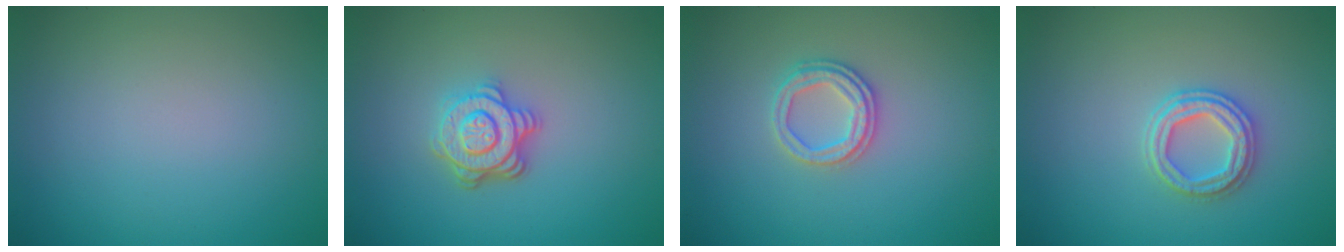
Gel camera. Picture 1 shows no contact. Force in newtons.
{"total": 4.1, "press": 3.2, "slide": 2.6}
{"total": 2.4, "press": 2.3, "slide": 0.7}
{"total": 2.8, "press": 2.7, "slide": 0.8}